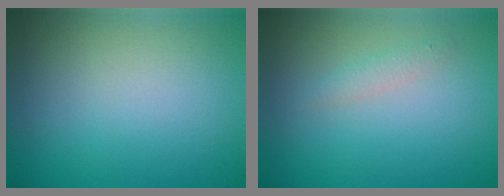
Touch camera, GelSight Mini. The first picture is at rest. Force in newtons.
{"total": 1.1, "press": 1.1, "slide": 0.0}